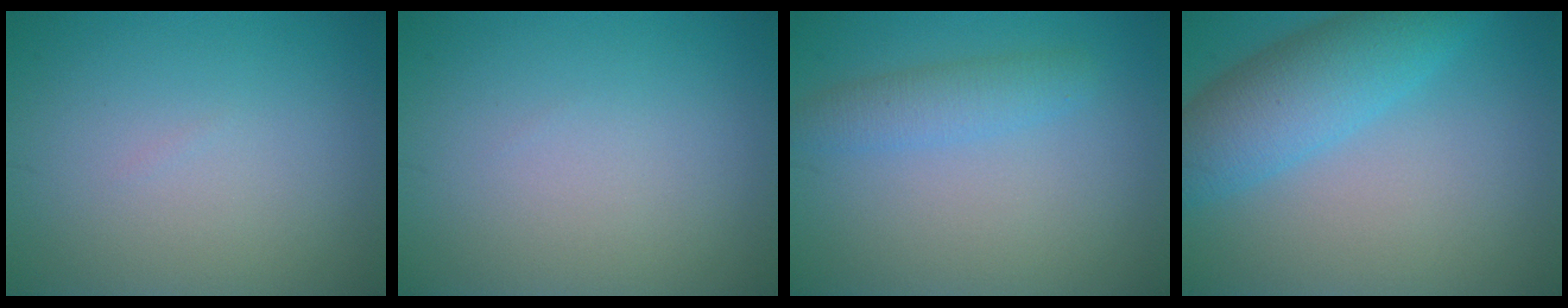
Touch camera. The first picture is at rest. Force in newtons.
{"total": 0.0}
{"total": 2.4, "press": 2.4, "slide": 0.1}
{"total": 6.3, "press": 6.3, "slide": 0.0}